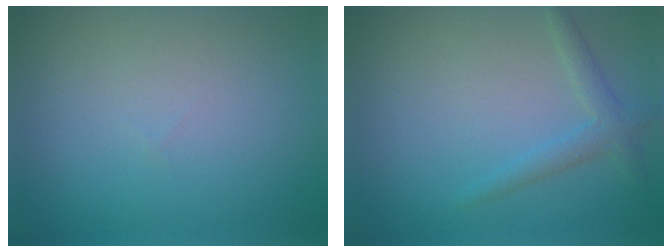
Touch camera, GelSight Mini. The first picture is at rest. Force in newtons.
{"total": 2.0, "press": 2.0, "slide": 0.1}